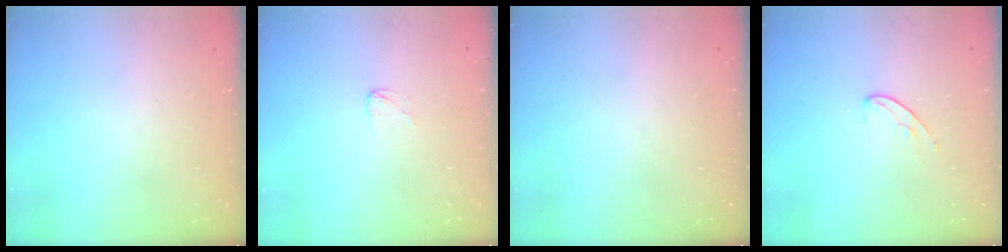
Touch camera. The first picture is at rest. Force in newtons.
{"total": 2.6, "press": 2.6, "slide": 0.2}
{"total": 0.0}
{"total": 5.4, "press": 5.4, "slide": 0.4}